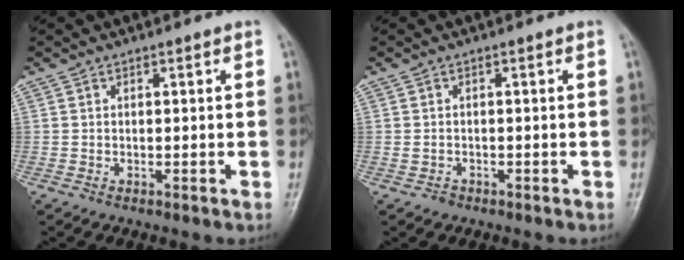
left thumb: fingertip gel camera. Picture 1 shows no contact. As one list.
[{"total": 1.2, "force": [-0.8, 0.9, 0.1], "torque": [0.002, 0.006, -0.012]}]